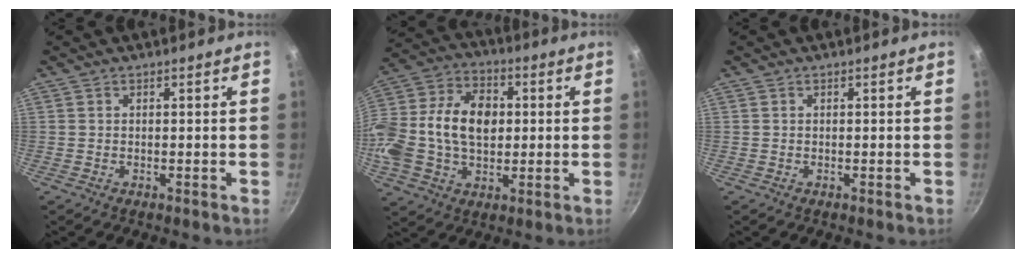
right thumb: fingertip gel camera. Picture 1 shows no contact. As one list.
[{"total": 21.0, "force": [0.9, 14.6, 15.1], "torque": [-0.286, 0.036, 0.005]}, {"total": 0.0}]